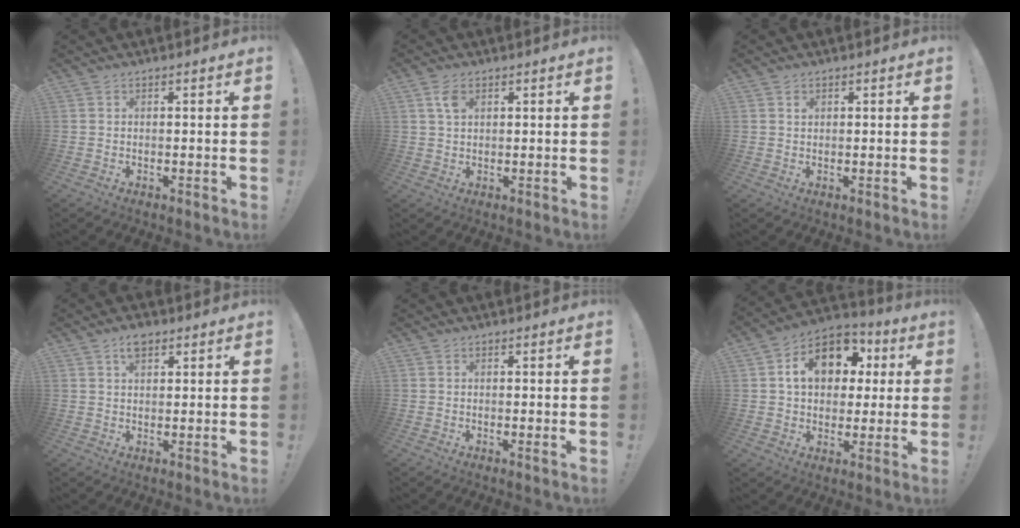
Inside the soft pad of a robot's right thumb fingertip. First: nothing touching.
{"total": 3.9, "force": [1.7, 2.1, 2.8], "torque": [-0.048, -0.001, 0.029]}
{"total": 0.7, "force": [0.4, 0.6, 0.0], "torque": [0.002, -0.001, 0.009]}
{"total": 4.0, "force": [2.2, 2.3, 2.4], "torque": [-0.045, 0.001, 0.040]}
{"total": 1.0, "force": [0.1, -0.1, 1.0], "torque": [-0.018, -0.001, 0.002]}
{"total": 15.0, "force": [4.5, 11.1, 9.0], "torque": [-0.137, -0.004, 0.085]}